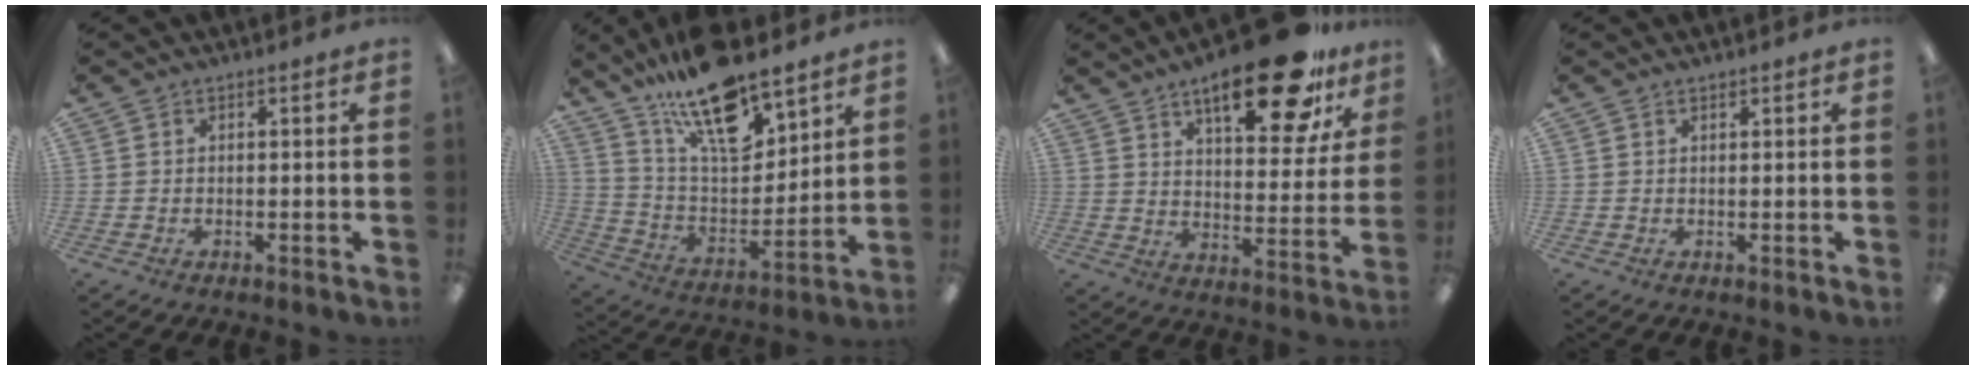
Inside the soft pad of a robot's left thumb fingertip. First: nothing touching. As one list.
[{"total": 20.5, "force": [15.0, 7.6, 11.8], "torque": [-0.207, -0.086, 0.259]}, {"total": 20.4, "force": [13.4, 7.0, 13.7], "torque": [-0.196, -0.070, 0.211]}, {"total": 0.6, "force": [0.6, 0.2, 0.1], "torque": [-0.002, 0.001, 0.011]}]